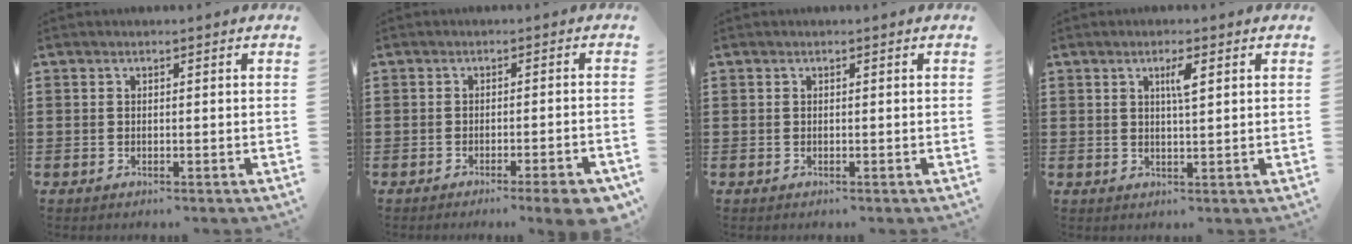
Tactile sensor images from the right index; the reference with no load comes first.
{"total": 3.4, "force": [-2.5, -0.2, 2.4], "torque": [-0.036, -0.010, -0.043]}
{"total": 0.0}
{"total": 2.6, "force": [1.0, 0.4, 2.4], "torque": [-0.042, -0.001, 0.013]}